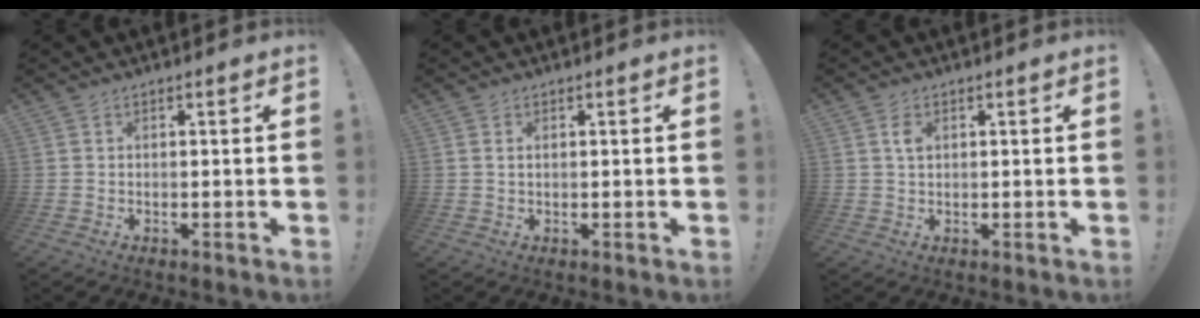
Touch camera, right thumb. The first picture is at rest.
{"total": 0.7, "force": [0.4, 0.4, 0.4], "torque": [-0.002, -0.001, 0.005]}
{"total": 2.7, "force": [1.0, 1.7, 1.8], "torque": [-0.015, -0.006, 0.012]}